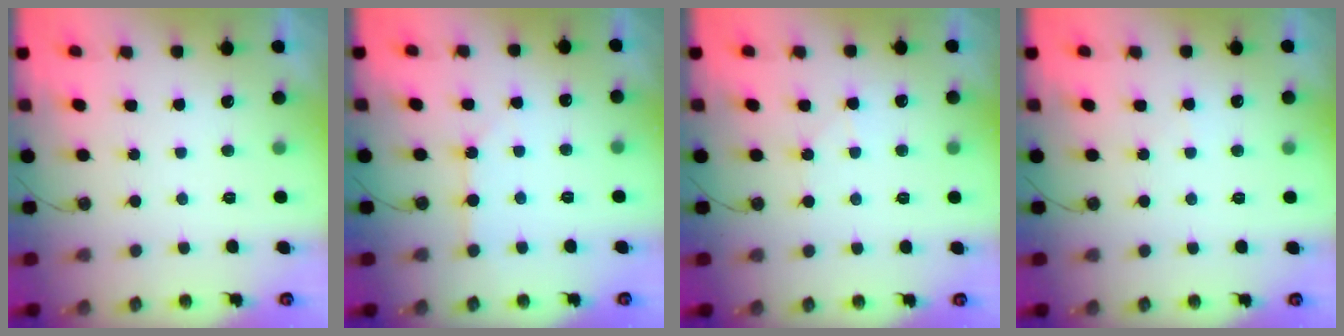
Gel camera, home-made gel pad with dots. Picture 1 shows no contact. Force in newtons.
{"total": 2.7, "press": 2.7, "slide": 0.4}
{"total": 3.6, "press": 3.5, "slide": 0.6}
{"total": 3.2, "press": 3.2, "slide": 0.5}